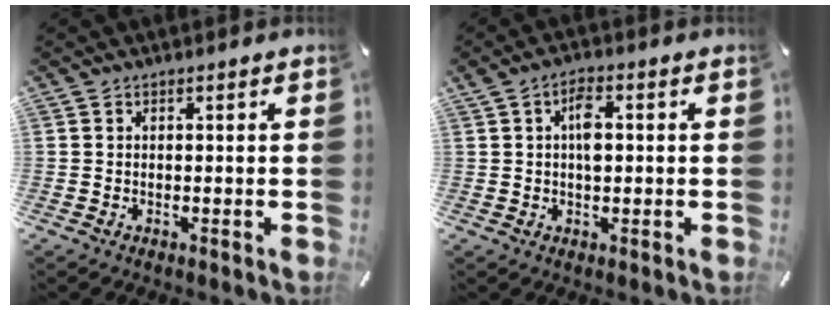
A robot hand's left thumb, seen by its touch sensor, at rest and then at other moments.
{"total": 4.7, "force": [0.8, 2.5, 3.9], "torque": [-0.066, 0.003, 0.008]}